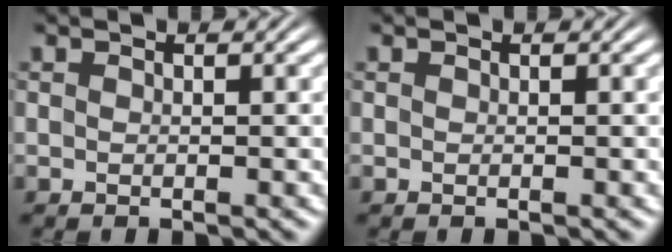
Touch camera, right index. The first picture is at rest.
{"total": 0.0}